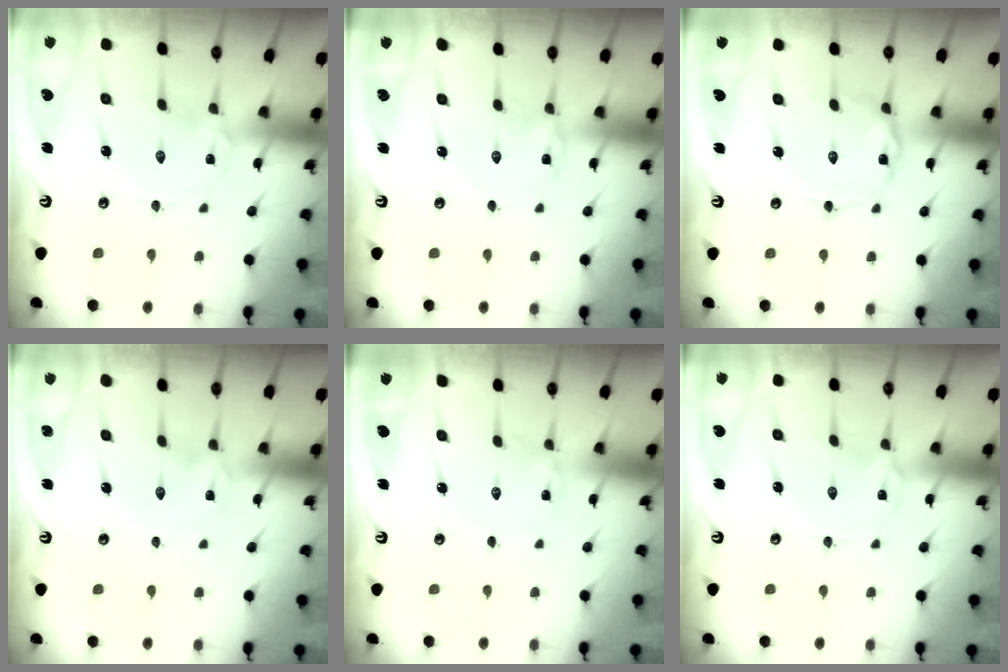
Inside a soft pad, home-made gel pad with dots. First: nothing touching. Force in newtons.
{"total": 1.2, "press": 1.2, "slide": 0.1}
{"total": 2.0, "press": 2.0, "slide": 0.2}
{"total": 0.0}
{"total": 0.9, "press": 0.9, "slide": 0.1}
{"total": 1.0, "press": 1.0, "slide": 0.2}